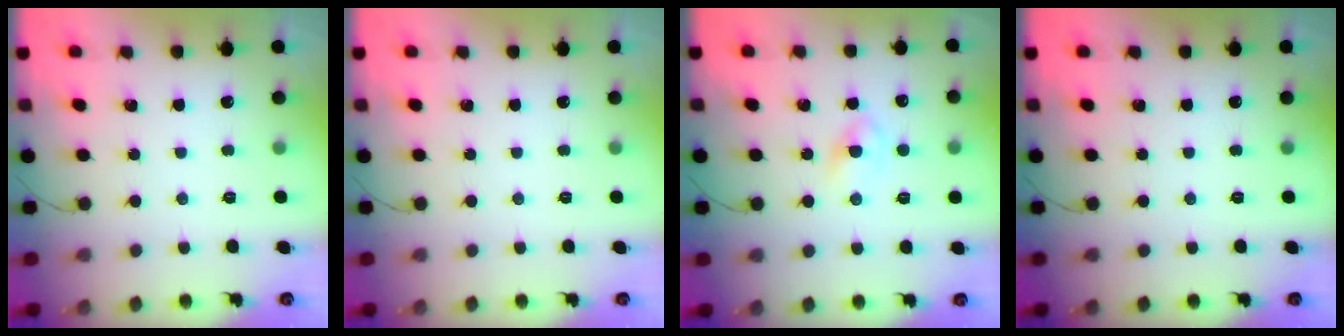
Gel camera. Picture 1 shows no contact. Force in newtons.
{"total": 0.0}
{"total": 2.7, "press": 2.5, "slide": 1.1}
{"total": 0.0}